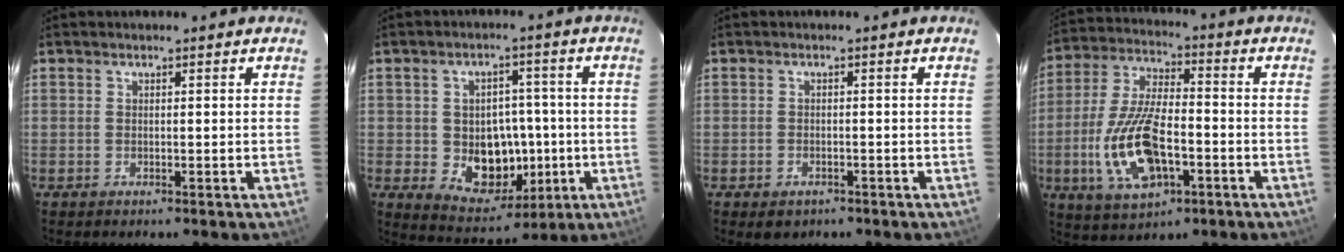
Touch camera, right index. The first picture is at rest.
{"total": 11.3, "force": [-1.9, 8.9, 6.7], "torque": [-0.124, 0.004, -0.008]}
{"total": 3.0, "force": [-1.8, 2.2, 1.1], "torque": [-0.026, -0.002, -0.020]}
{"total": 16.2, "force": [-4.8, 7.2, 13.7], "torque": [-0.297, -0.007, -0.082]}